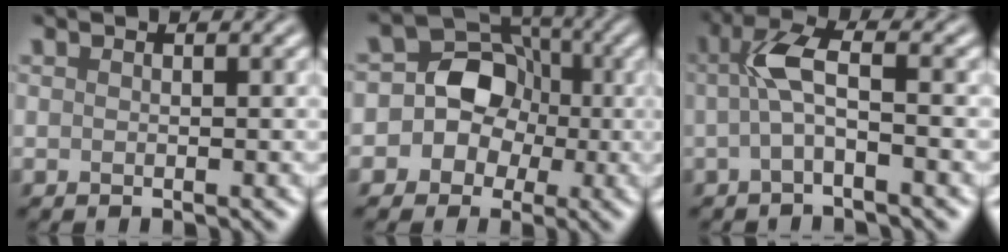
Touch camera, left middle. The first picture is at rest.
{"total": 9.5, "force": [-0.2, 8.8, 3.5], "torque": [-0.041, 0.056, -0.039]}
{"total": 3.3, "force": [-0.4, 0.6, 3.2], "torque": [-0.070, 0.013, -0.011]}